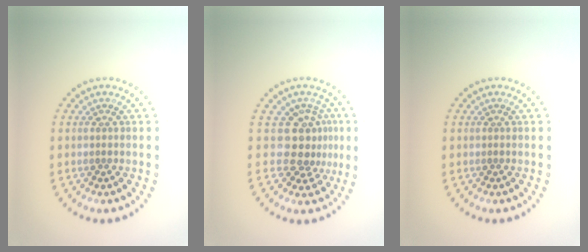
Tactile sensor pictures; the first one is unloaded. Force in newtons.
{"total": 3.4, "press": 2.5, "slide": 2.2}
{"total": 0.0}